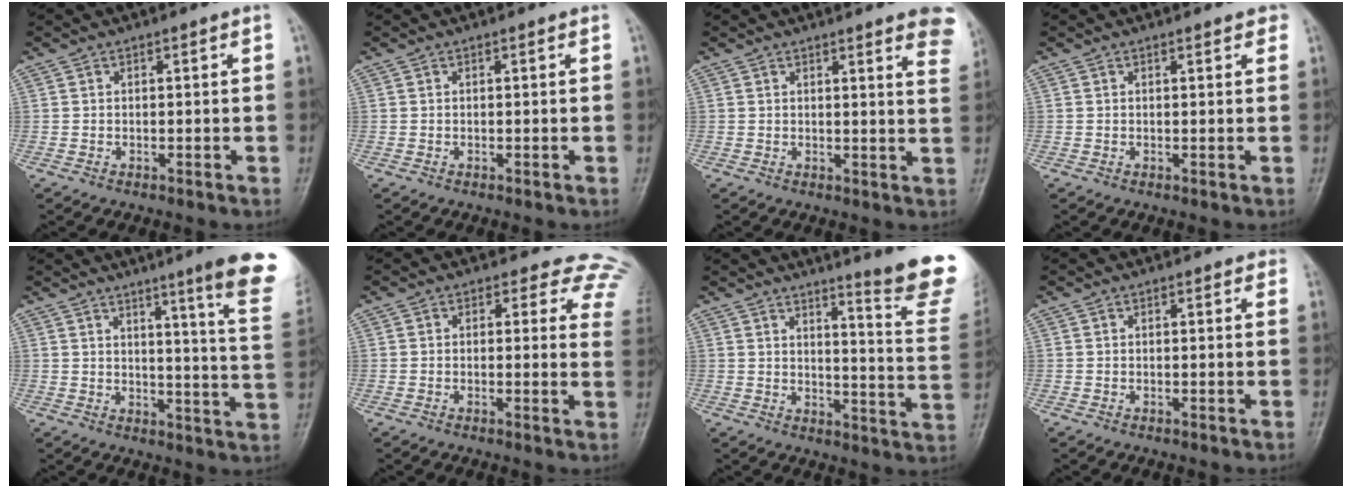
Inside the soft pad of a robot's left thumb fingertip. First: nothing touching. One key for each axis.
{"total": 0.0}
{"total": 9.5, "fx": 6.8, "fy": 1.8, "fz": 6.4, "tx": -0.050, "ty": -0.025, "tz": 0.060}
{"total": 1.5, "fx": 1.1, "fy": 0.6, "fz": 0.8, "tx": -0.004, "ty": 0.000, "tz": 0.009}
{"total": 16.1, "fx": 10.4, "fy": 0.2, "fz": 12.3, "tx": -0.137, "ty": -0.067, "tz": 0.117}
{"total": 9.6, "fx": 7.7, "fy": 5.3, "fz": 2.4, "tx": 0.028, "ty": -0.025, "tz": 0.046}
{"total": 16.6, "fx": 12.6, "fy": 1.0, "fz": 10.8, "tx": -0.111, "ty": -0.116, "tz": 0.152}
{"total": 0.8, "fx": 0.5, "fy": 0.4, "fz": 0.4, "tx": 0.001, "ty": -0.001, "tz": 0.000}